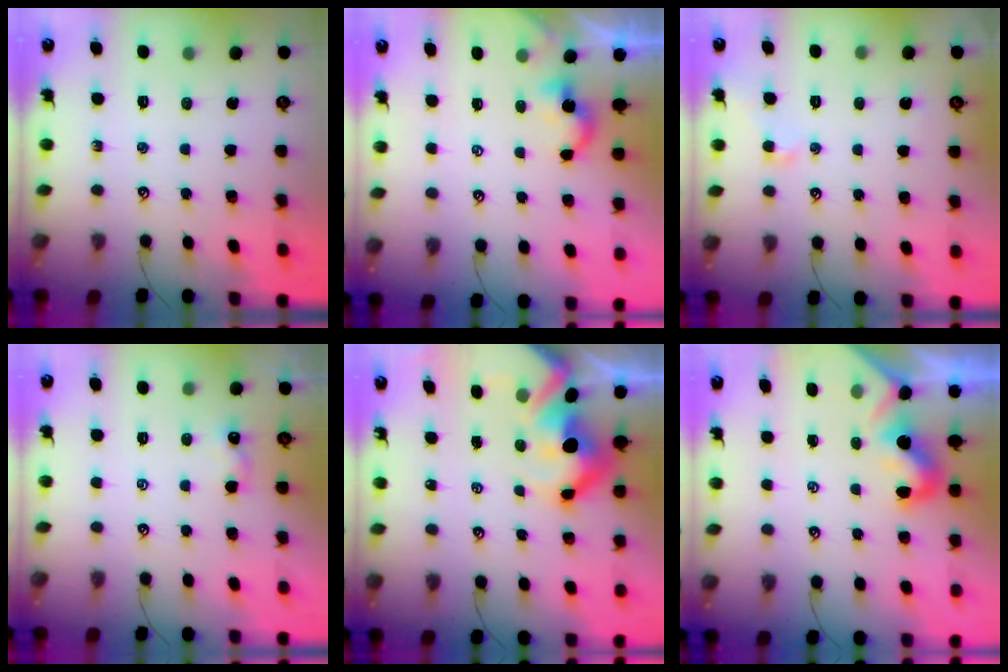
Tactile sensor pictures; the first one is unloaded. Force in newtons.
{"total": 2.9, "press": 2.9, "slide": 0.2}
{"total": 0.7, "press": 0.4, "slide": 0.6}
{"total": 1.8, "press": 1.8, "slide": 0.3}
{"total": 12.4, "press": 12.3, "slide": 1.5}
{"total": 2.0, "press": 1.9, "slide": 0.6}